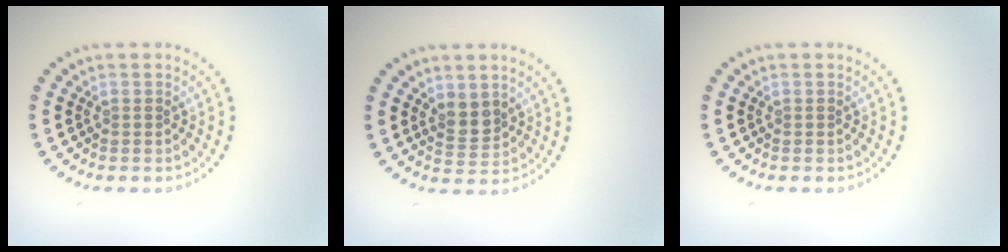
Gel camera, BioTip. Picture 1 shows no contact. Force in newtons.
{"total": 2.0, "press": 1.7, "slide": 1.0}
{"total": 0.0}